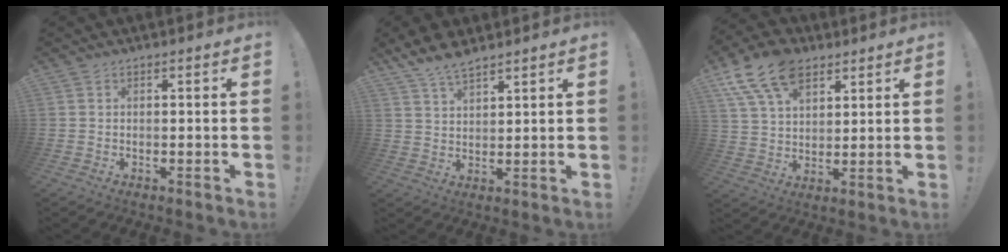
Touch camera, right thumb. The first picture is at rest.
{"total": 6.9, "force": [5.9, 1.9, 3.1], "torque": [-0.056, -0.032, 0.110]}
{"total": 14.8, "force": [8.5, 9.0, 8.0], "torque": [-0.159, -0.032, 0.160]}